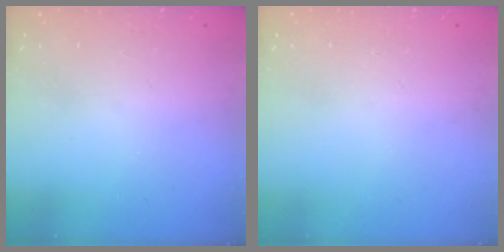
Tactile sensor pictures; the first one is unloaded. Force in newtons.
{"total": 0.0}